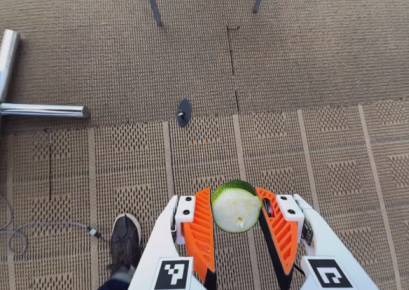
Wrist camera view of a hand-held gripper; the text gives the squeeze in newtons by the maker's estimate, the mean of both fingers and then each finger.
{"total": 9.0, "left": 8.5, "right": 9.5}